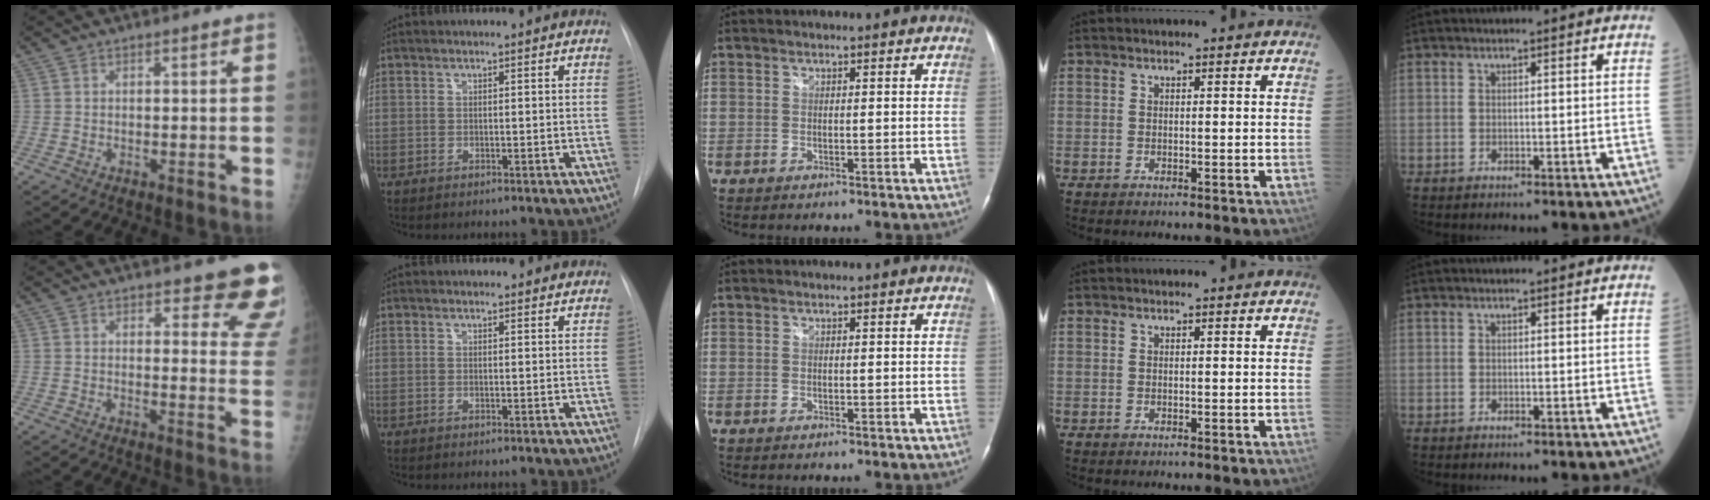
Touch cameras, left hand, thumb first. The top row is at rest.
{"thumb": {"total": 11.0, "force": [8.9, 3.8, 5.1], "torque": [-0.006, -0.056, 0.081]}, "index": {"total": 2.3, "force": [2.1, 0.9, 0.3], "torque": [-0.004, 0.004, 0.015]}}